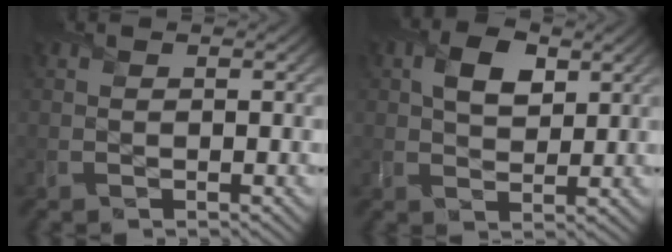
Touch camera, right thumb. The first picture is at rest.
{"total": 4.7, "force": [1.9, 3.0, 3.2], "torque": [-0.061, 0.002, 0.031]}